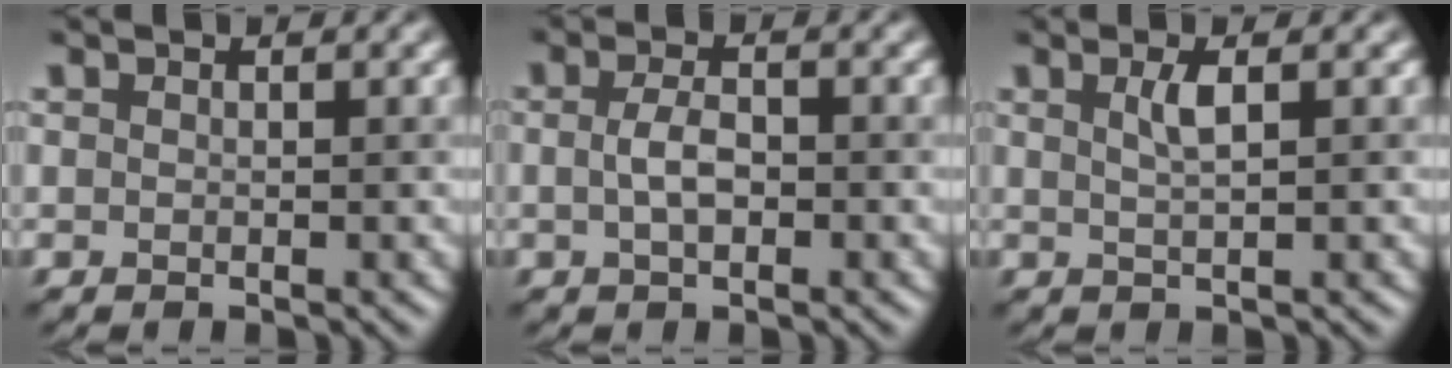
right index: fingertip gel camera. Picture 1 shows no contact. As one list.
[{"total": 2.2, "force": [-0.3, 0.9, 2.0], "torque": [-0.044, 0.001, -0.009]}, {"total": 1.9, "force": [0.5, 0.4, 1.8], "torque": [-0.030, 0.003, 0.006]}]